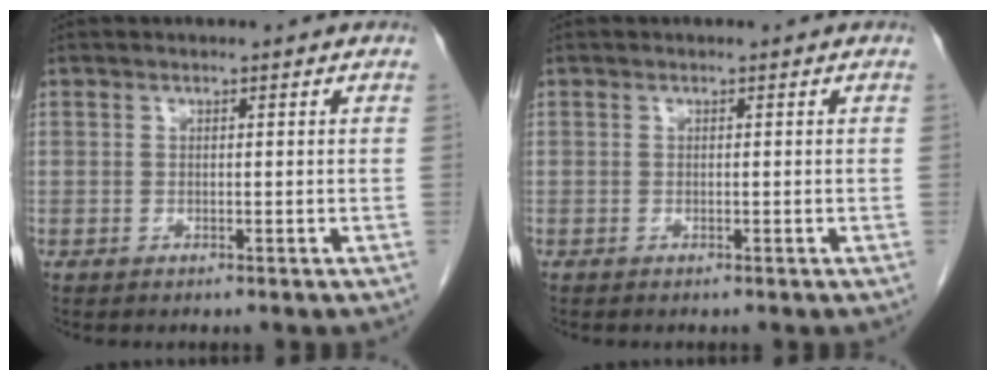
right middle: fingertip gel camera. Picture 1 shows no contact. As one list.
[{"total": 0.0}]